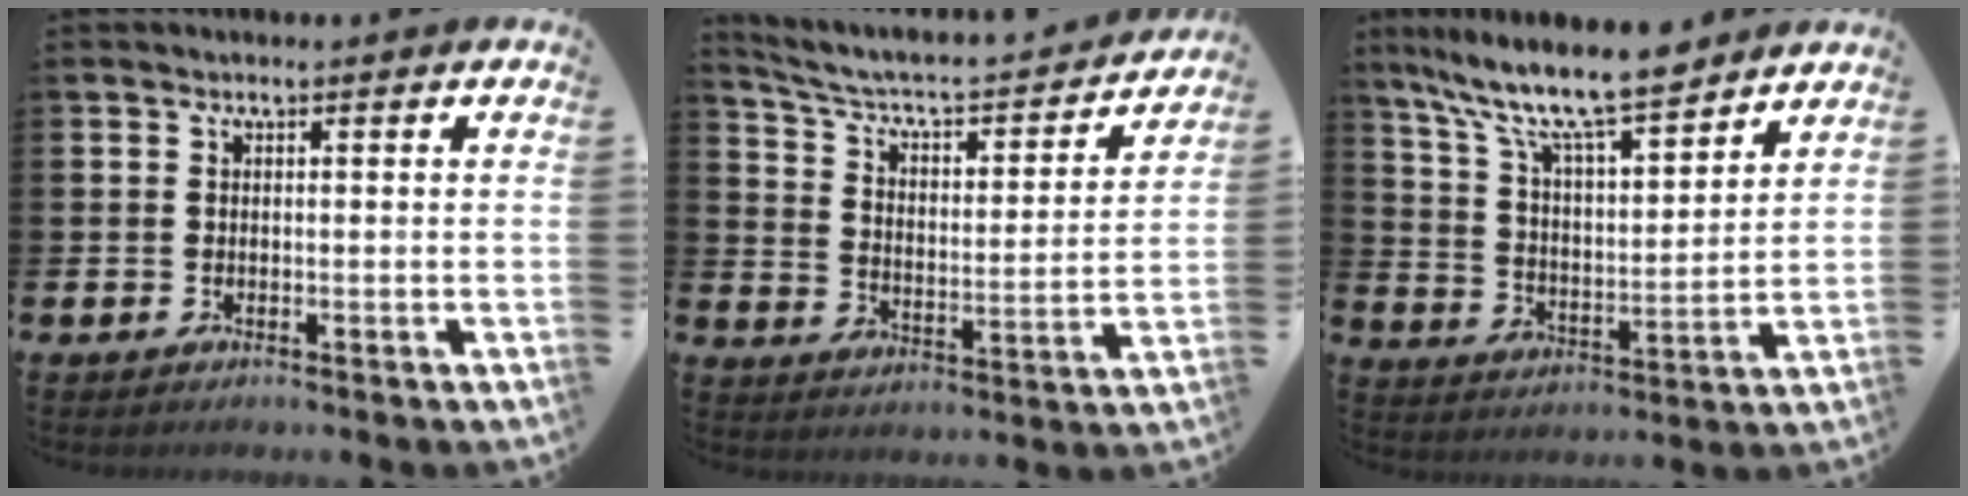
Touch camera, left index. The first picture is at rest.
{"total": 6.1, "force": [5.4, 1.6, 2.5], "torque": [-0.082, -0.042, 0.083]}
{"total": 11.2, "force": [9.7, 1.8, 5.2], "torque": [-0.132, -0.053, 0.170]}